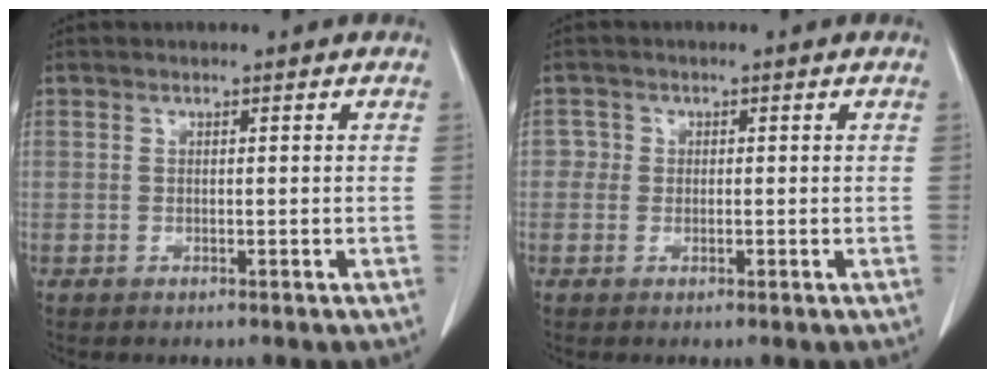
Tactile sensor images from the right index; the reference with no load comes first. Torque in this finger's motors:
{"motor_torque": [-0.06, 0.11, -0.05, 0.00]}